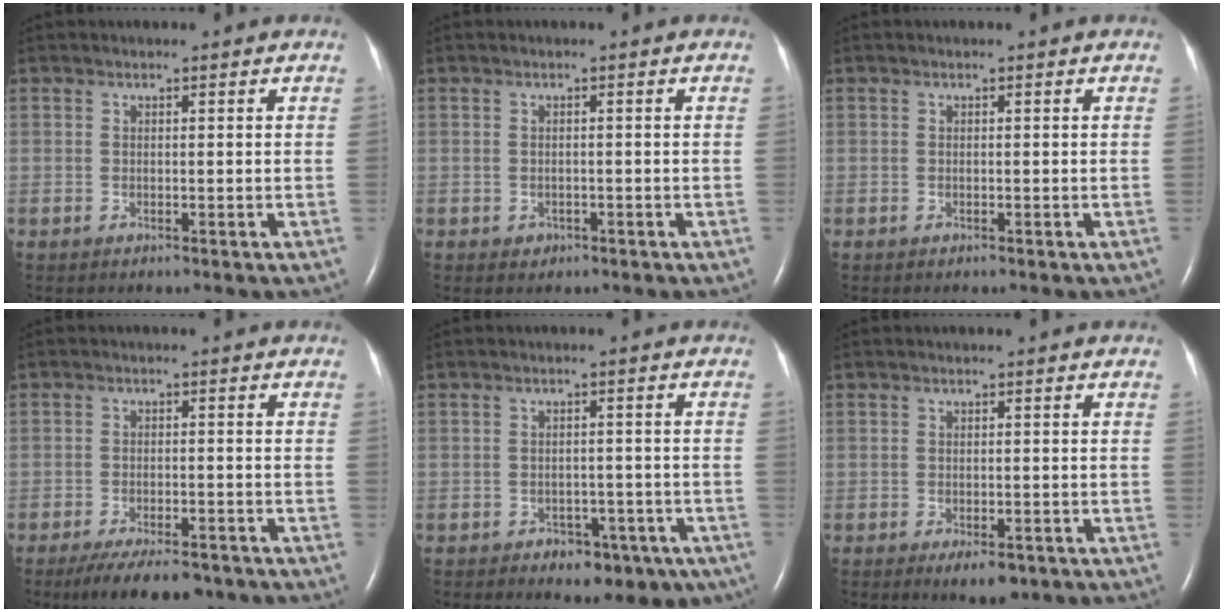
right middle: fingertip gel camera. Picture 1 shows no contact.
{"total": 1.1, "force": [-0.5, 1.0, 0.2], "torque": [-0.003, 0.004, -0.003]}
{"total": 0.0}
{"total": 8.9, "force": [-7.0, 2.7, 4.8], "torque": [-0.073, -0.010, -0.106]}
{"total": 6.8, "force": [-4.1, 4.3, 3.1], "torque": [-0.030, 0.018, -0.048]}
{"total": 3.7, "force": [-2.1, 1.4, 2.6], "torque": [-0.038, -0.003, -0.023]}